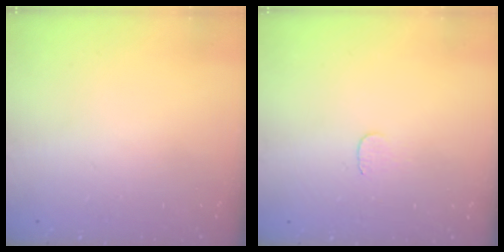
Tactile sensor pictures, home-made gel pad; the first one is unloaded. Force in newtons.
{"total": 3.0, "press": 3.0, "slide": 0.3}